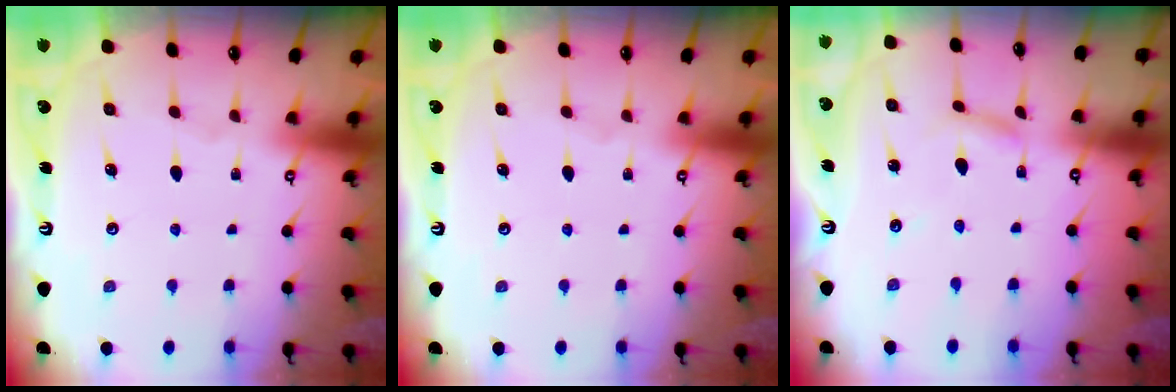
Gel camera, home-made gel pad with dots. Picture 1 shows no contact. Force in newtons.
{"total": 0.0}
{"total": 2.2, "press": 2.2, "slide": 0.3}